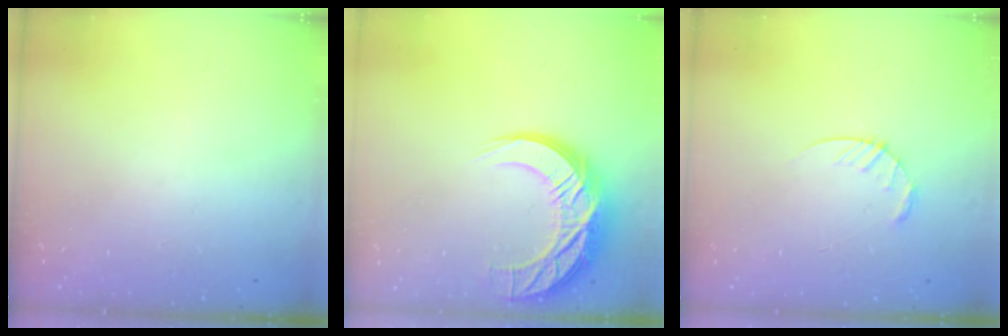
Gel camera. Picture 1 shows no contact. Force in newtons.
{"total": 15.9, "press": 15.9, "slide": 1.2}
{"total": 4.5, "press": 4.5, "slide": 0.5}